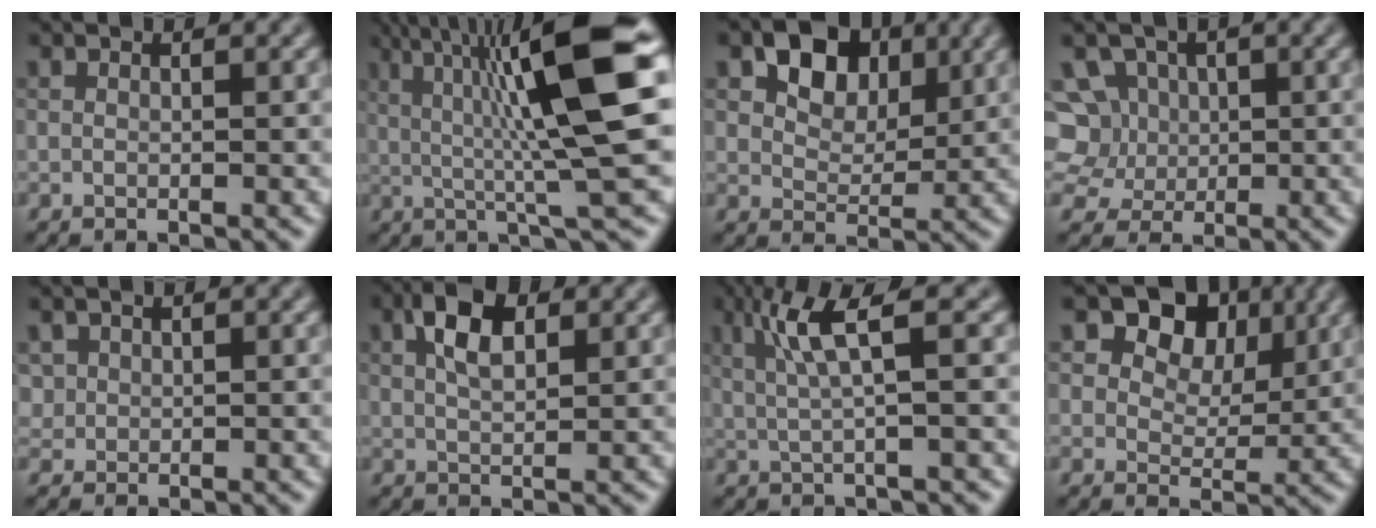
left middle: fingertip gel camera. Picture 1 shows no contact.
{"total": 12.3, "force": [1.9, 1.7, 12.0], "torque": [-0.185, 0.020, 0.034]}
{"total": 4.8, "force": [1.9, 3.4, 2.8], "torque": [-0.049, 0.001, 0.029]}
{"total": 8.3, "force": [2.5, 7.1, 3.5], "torque": [-0.065, 0.043, 0.021]}
{"total": 0.7, "force": [0.2, 0.5, -0.4], "torque": [0.004, 0.002, 0.019]}
{"total": 3.8, "force": [1.1, 1.9, 3.1], "torque": [-0.067, 0.012, 0.025]}
{"total": 3.7, "force": [0.6, 0.1, 3.6], "torque": [-0.080, 0.005, 0.024]}
{"total": 6.9, "force": [3.6, 4.7, 3.5], "torque": [-0.073, 0.005, 0.069]}